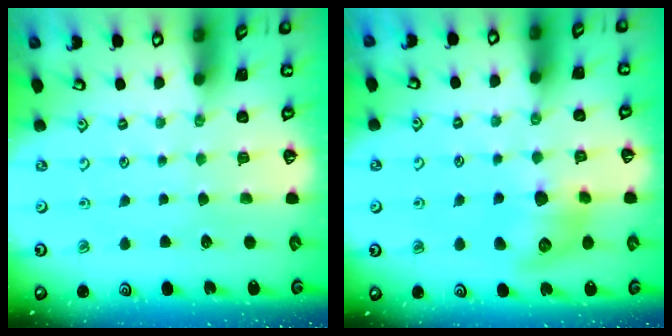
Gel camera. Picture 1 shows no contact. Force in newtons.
{"total": 12.2, "press": 12.1, "slide": 0.9}